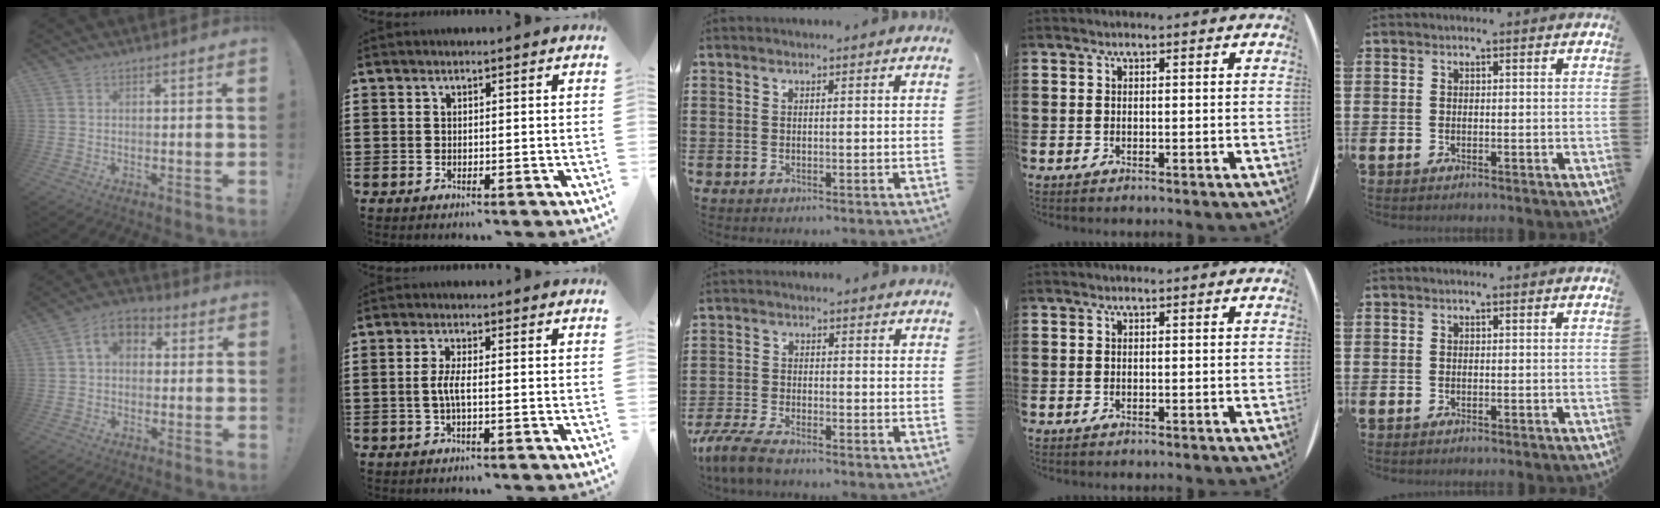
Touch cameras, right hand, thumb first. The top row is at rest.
{"thumb": {"total": 7.0, "force": [1.2, 5.1, 4.5], "torque": [-0.073, 0.010, 0.025]}, "index": {"total": 3.1, "force": [-0.5, 0.4, 3.0], "torque": [-0.078, -0.010, -0.019]}, "middle": {"total": 5.2, "force": [-4.5, 0.9, 2.3], "torque": [-0.072, -0.009, -0.097]}}